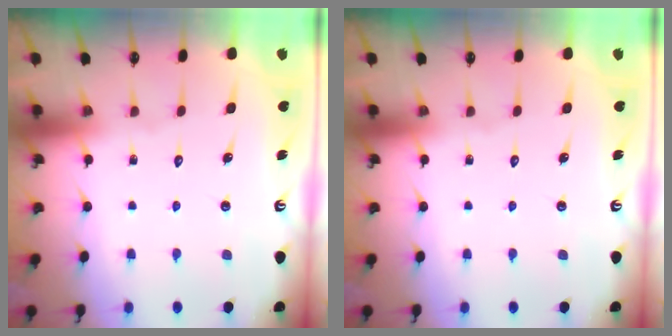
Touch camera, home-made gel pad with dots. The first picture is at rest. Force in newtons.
{"total": 0.0}